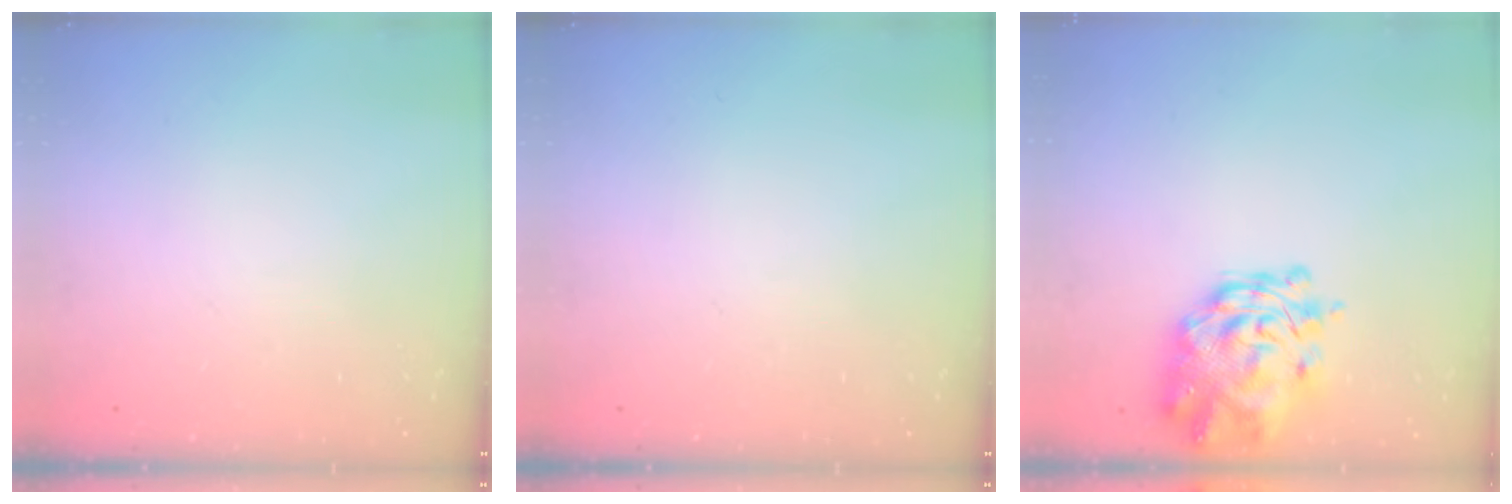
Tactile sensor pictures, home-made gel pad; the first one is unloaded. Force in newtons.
{"total": 0.0}
{"total": 8.9, "press": 8.3, "slide": 3.1}